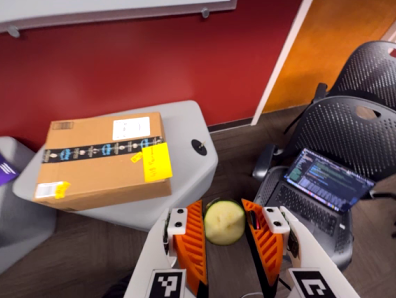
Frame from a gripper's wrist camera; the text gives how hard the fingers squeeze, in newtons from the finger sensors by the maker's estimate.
{"total": 7.7, "left": 7.7, "right": 7.7}